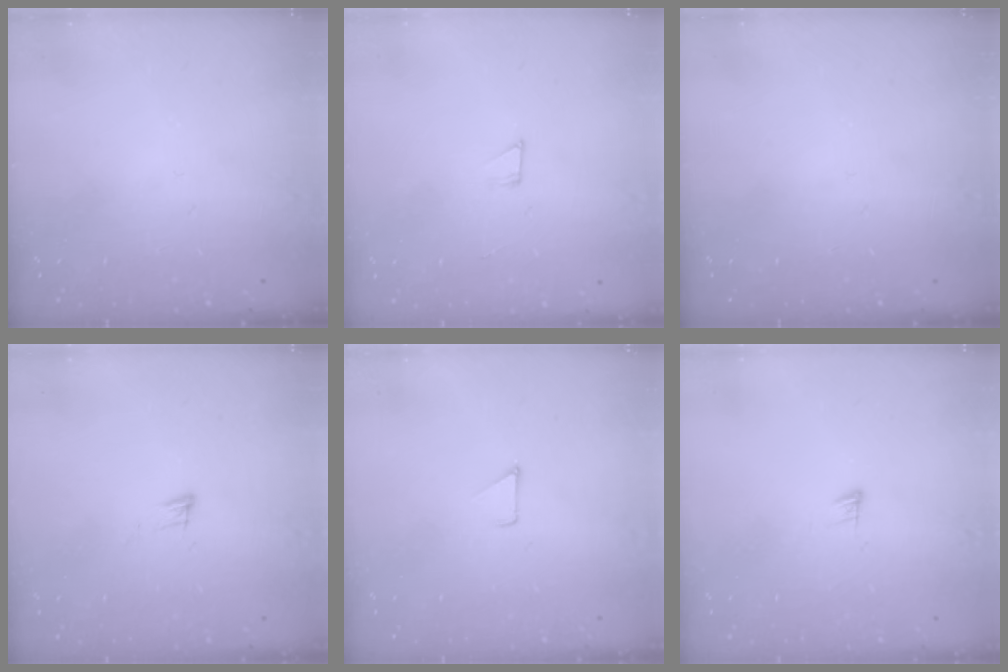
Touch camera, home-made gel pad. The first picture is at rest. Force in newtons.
{"total": 2.6, "press": 2.6, "slide": 0.1}
{"total": 0.0}
{"total": 5.2, "press": 5.1, "slide": 1.0}
{"total": 3.3, "press": 3.3, "slide": 0.3}
{"total": 3.3, "press": 3.3, "slide": 0.2}